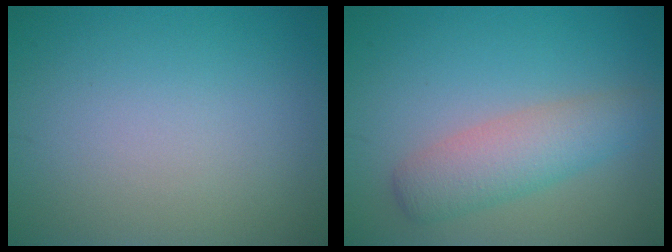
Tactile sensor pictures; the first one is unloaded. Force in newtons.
{"total": 4.1, "press": 4.1, "slide": 0.1}